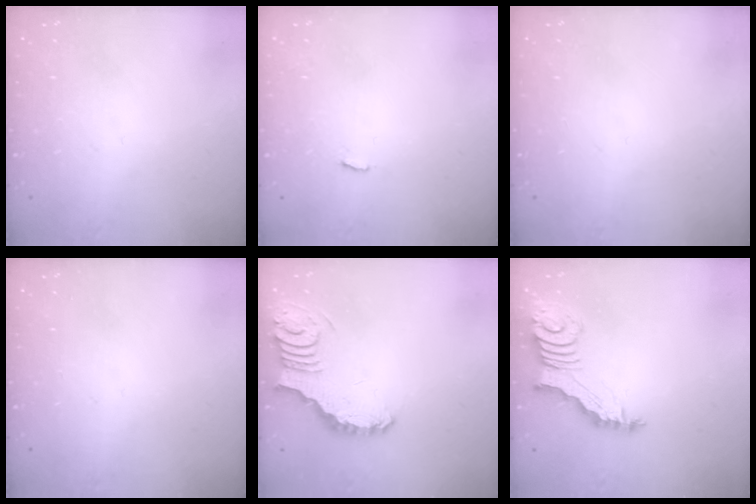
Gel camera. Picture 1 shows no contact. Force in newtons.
{"total": 2.2, "press": 2.2, "slide": 0.2}
{"total": 0.0}
{"total": 0.0}
{"total": 3.6, "press": 3.6, "slide": 0.6}
{"total": 5.3, "press": 5.3, "slide": 0.5}